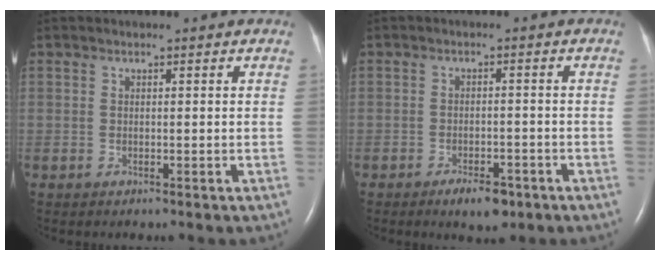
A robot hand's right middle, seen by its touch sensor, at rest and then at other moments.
{"total": 4.4, "force": [-2.9, 1.7, 2.8], "torque": [-0.048, 0.000, -0.040]}